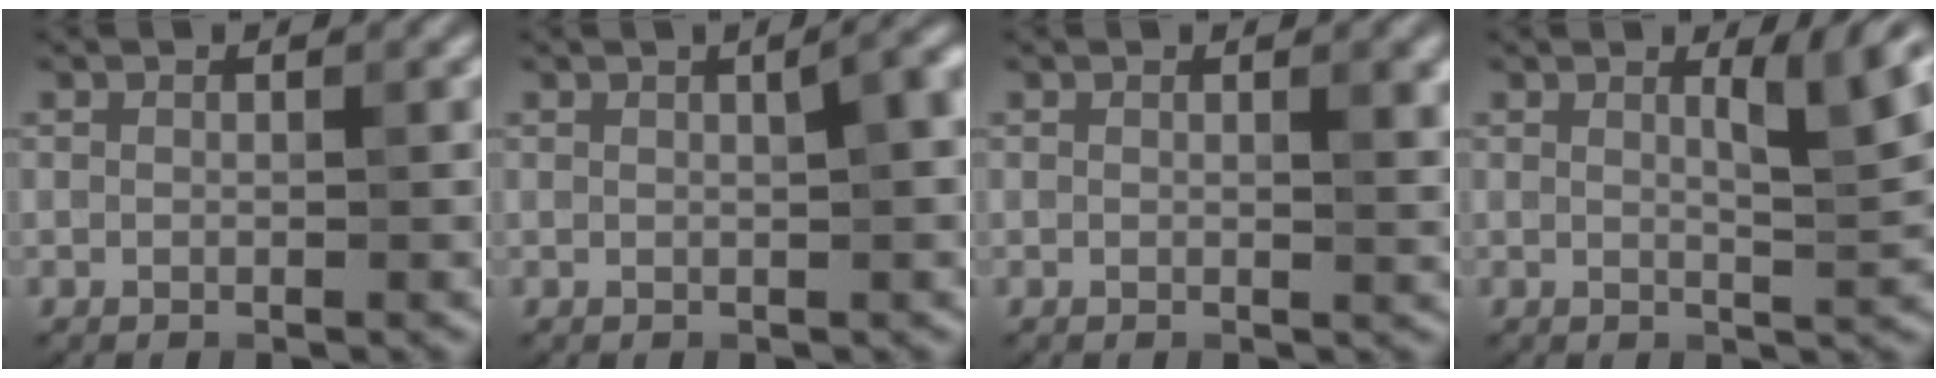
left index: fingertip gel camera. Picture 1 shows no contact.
{"total": 3.4, "force": [1.0, 0.9, 3.2], "torque": [-0.035, 0.012, 0.010]}
{"total": 1.8, "force": [0.6, 0.5, 1.6], "torque": [-0.018, -0.001, 0.007]}
{"total": 4.2, "force": [1.7, 0.8, 3.8], "torque": [-0.053, -0.002, 0.025]}